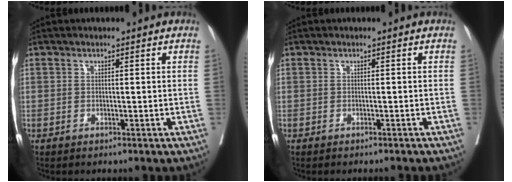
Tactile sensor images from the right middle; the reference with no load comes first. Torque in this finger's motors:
{"motor_torque": [-0.33, -0.30, -0.03, -0.01]}